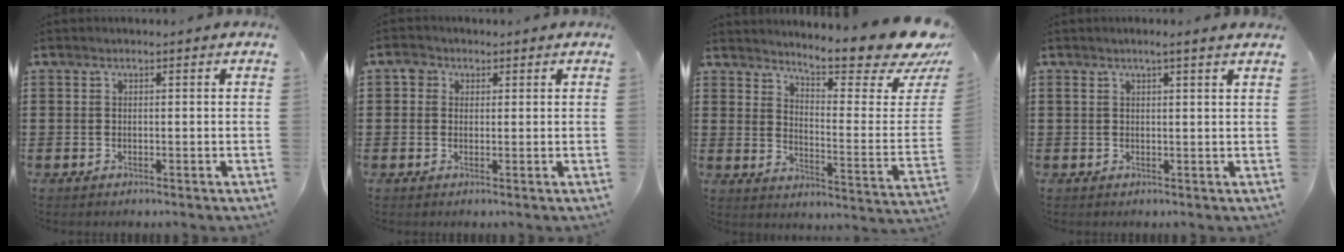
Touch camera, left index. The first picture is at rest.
{"total": 1.8, "force": [0.8, 1.5, 0.5], "torque": [-0.007, 0.004, 0.011]}
{"total": 10.6, "force": [9.3, 0.9, 5.1], "torque": [-0.093, -0.076, 0.155]}
{"total": 1.5, "force": [1.1, -0.3, 1.0], "torque": [-0.021, -0.002, 0.019]}